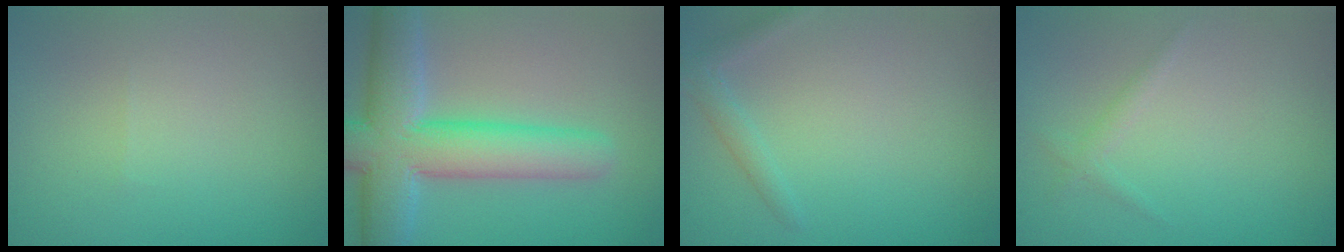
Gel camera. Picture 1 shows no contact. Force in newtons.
{"total": 9.3, "press": 9.3, "slide": 0.4}
{"total": 1.4, "press": 1.4, "slide": 0.0}
{"total": 0.9, "press": 0.9, "slide": 0.1}